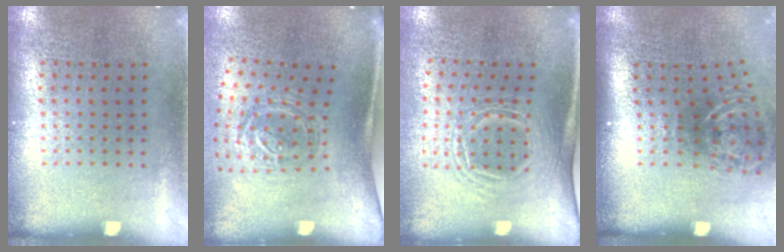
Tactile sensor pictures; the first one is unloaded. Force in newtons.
{"total": 1.8, "press": 1.2, "slide": 1.4}
{"total": 1.7, "press": 1.2, "slide": 1.2}
{"total": 2.1, "press": 1.3, "slide": 1.7}